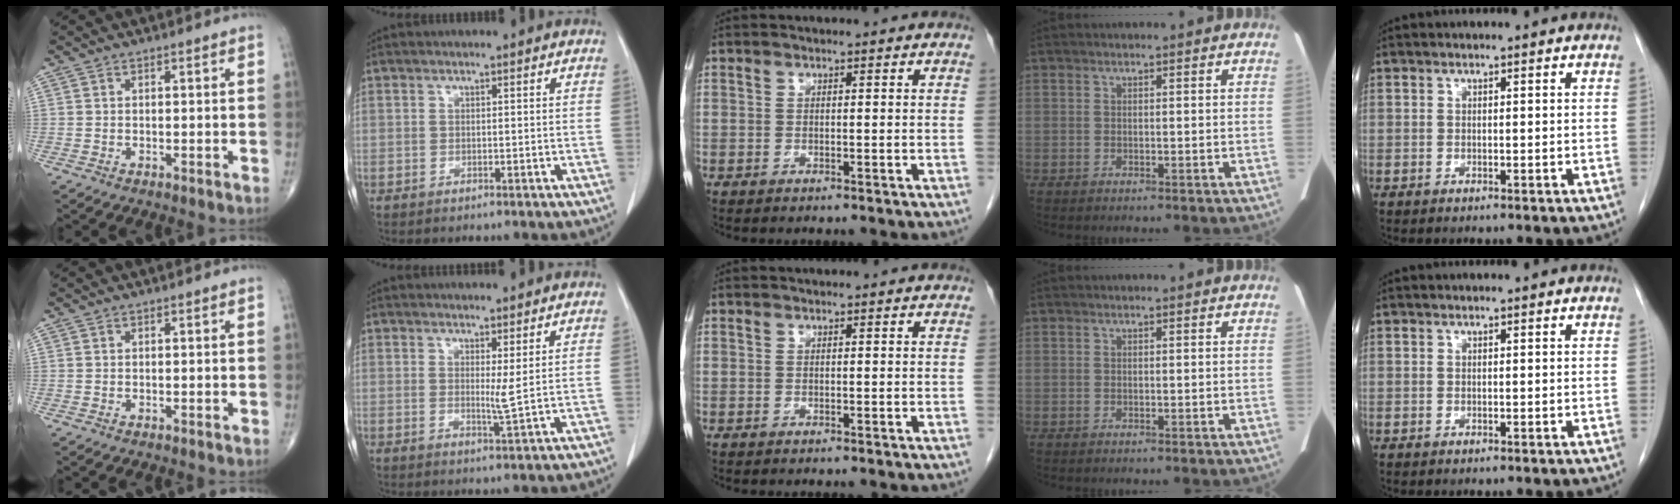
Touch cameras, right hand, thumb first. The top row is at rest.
{"index": {"total": 2.0, "force": [0.7, -0.3, 1.9], "torque": [-0.035, -0.010, 0.015]}}